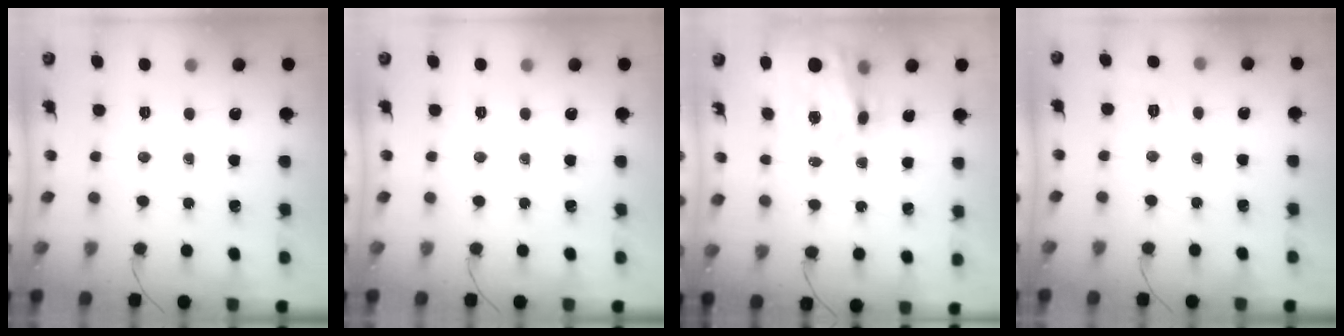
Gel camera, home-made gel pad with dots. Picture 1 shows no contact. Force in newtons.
{"total": 0.0}
{"total": 22.6, "press": 22.1, "slide": 4.6}
{"total": 2.1, "press": 0.8, "slide": 2.0}